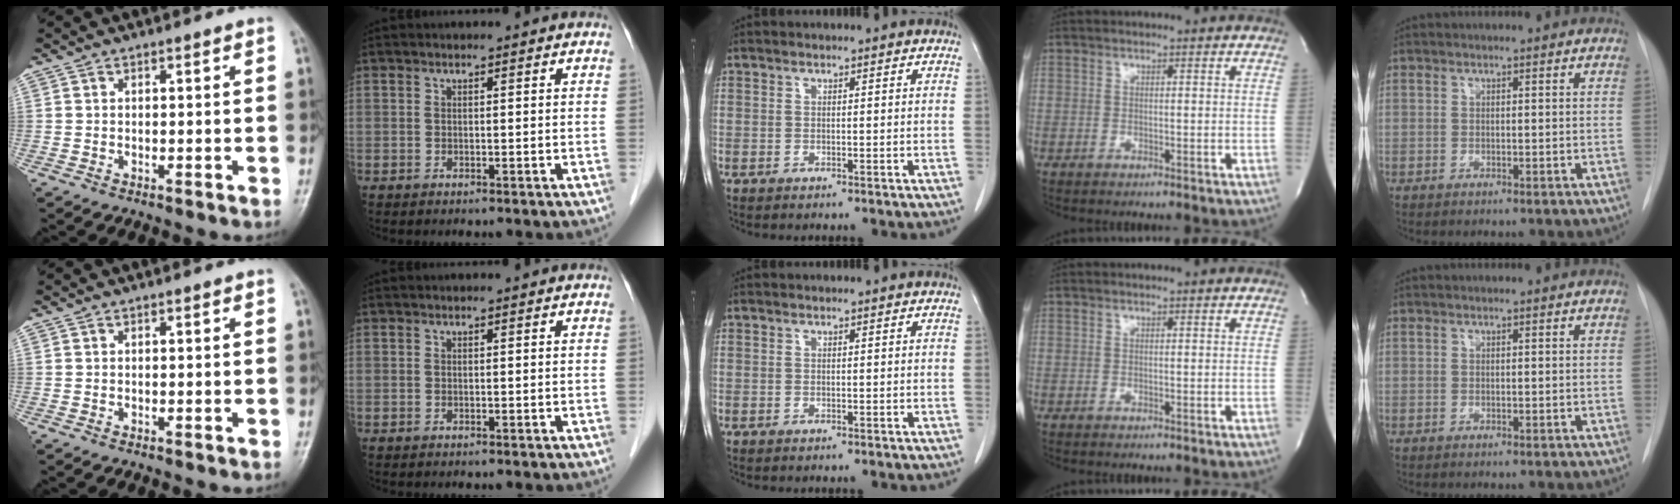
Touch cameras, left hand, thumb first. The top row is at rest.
{}